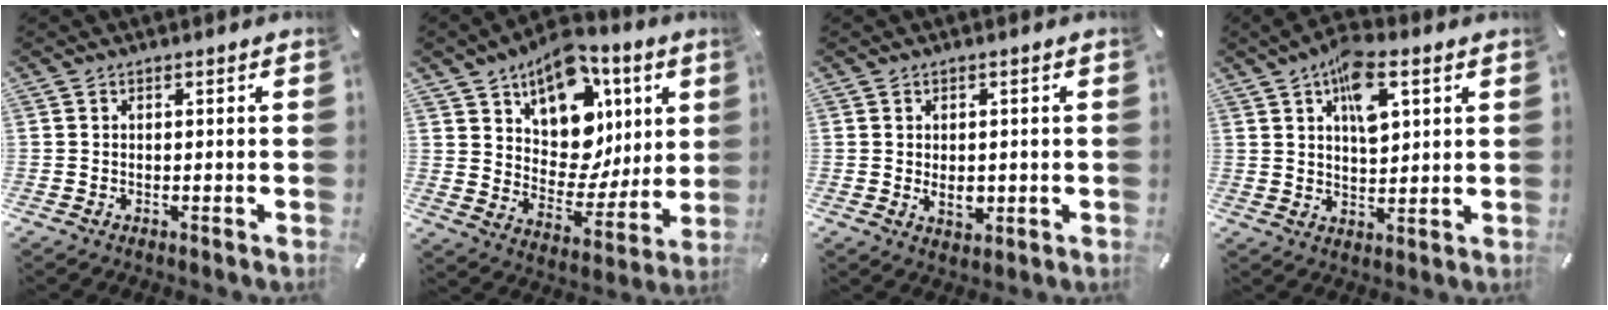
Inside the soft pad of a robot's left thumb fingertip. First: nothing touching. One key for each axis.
{"total": 16.4, "fx": 8.7, "fy": 11.3, "fz": 8.1, "tx": -0.117, "ty": -0.069, "tz": 0.158}
{"total": 3.8, "fx": -0.3, "fy": 2.7, "fz": 2.7, "tx": -0.040, "ty": -0.005, "tz": -0.008}
{"total": 10.5, "fx": 4.7, "fy": 5.4, "fz": 7.8, "tx": -0.120, "ty": -0.008, "tz": 0.080}